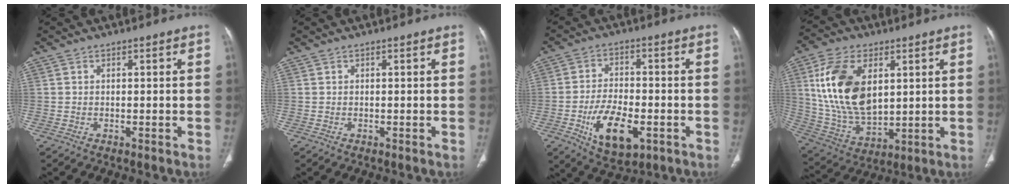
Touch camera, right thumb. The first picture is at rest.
{"total": 0.0}
{"total": 11.8, "force": [-4.1, 6.2, 9.2], "torque": [-0.142, 0.010, -0.060]}
{"total": 18.8, "force": [4.8, 11.1, 14.4], "torque": [-0.258, -0.017, 0.101]}